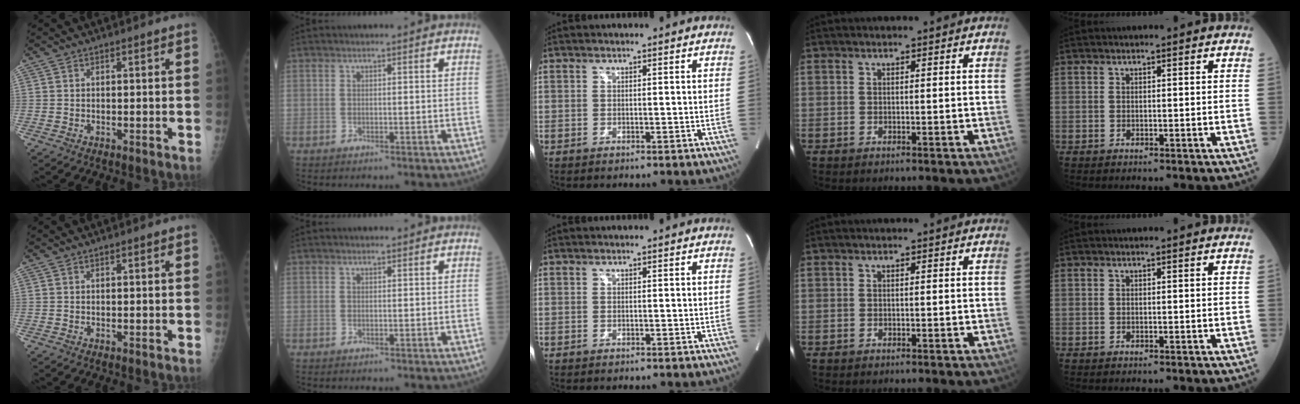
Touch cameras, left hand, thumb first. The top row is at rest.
{"thumb": {"total": 0.7, "force": [0.3, 0.1, 0.6], "torque": [-0.012, 0.003, 0.004]}}